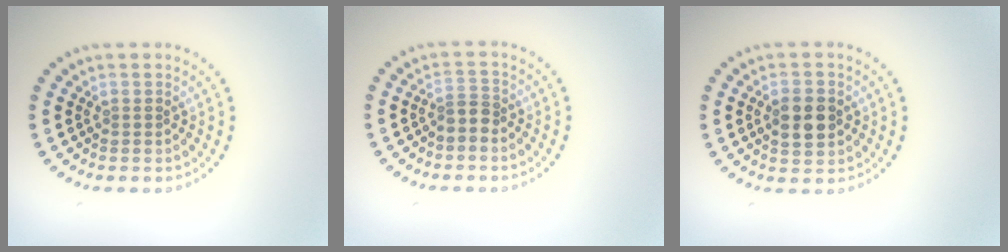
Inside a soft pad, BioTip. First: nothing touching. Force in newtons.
{"total": 1.8, "press": 1.3, "slide": 1.2}
{"total": 3.6, "press": 3.6, "slide": 0.2}